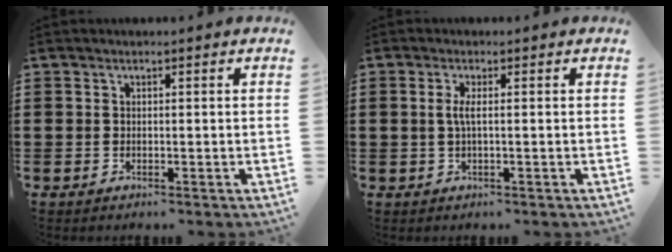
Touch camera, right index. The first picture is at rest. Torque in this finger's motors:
{"motor_torque": [0.52, 0.15, 0.24, 0.07]}